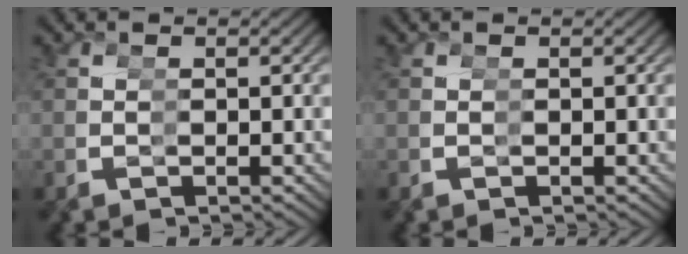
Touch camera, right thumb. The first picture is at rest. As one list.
[{"total": 0.0}]